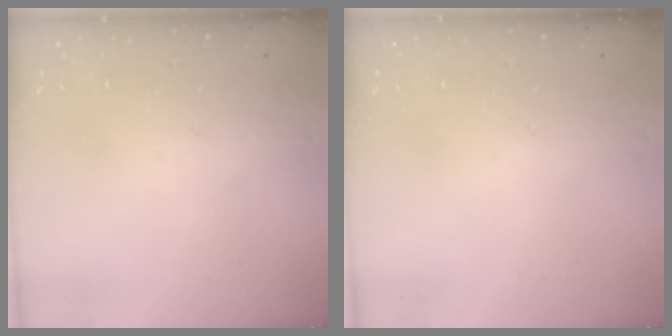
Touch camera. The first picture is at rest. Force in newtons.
{"total": 0.0}